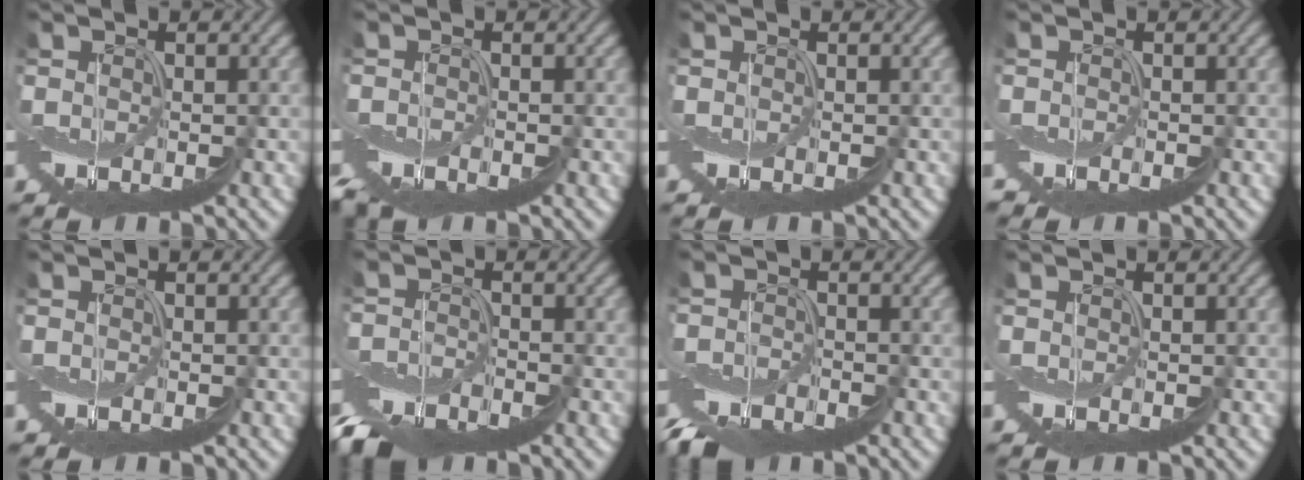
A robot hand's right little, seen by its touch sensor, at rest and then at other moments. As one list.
[{"total": 4.5, "force": [-4.0, 1.3, 1.8], "torque": [-0.031, -0.005, -0.052]}, {"total": 0.0}, {"total": 2.5, "force": [-1.9, 1.3, 1.0], "torque": [-0.007, -0.004, -0.026]}, {"total": 1.1, "force": [-0.5, 0.7, 0.7], "torque": [-0.005, -0.008, -0.007]}, {"total": 6.9, "force": [-6.9, -0.4, -0.5], "torque": [-0.001, -0.001, -0.126]}, {"total": 5.6, "force": [-5.5, -0.8, -0.9], "torque": [0.008, 0.004, -0.105]}, {"total": 0.0}]